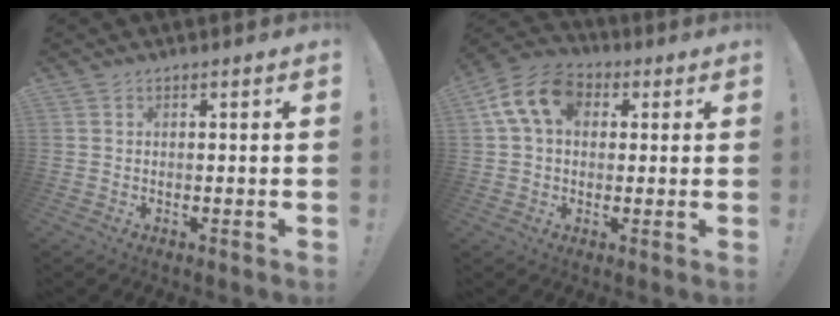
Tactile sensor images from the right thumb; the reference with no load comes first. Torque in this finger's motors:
{"motor_torque": [1.17, 1.18, 0.14, 0.11, 0.32]}